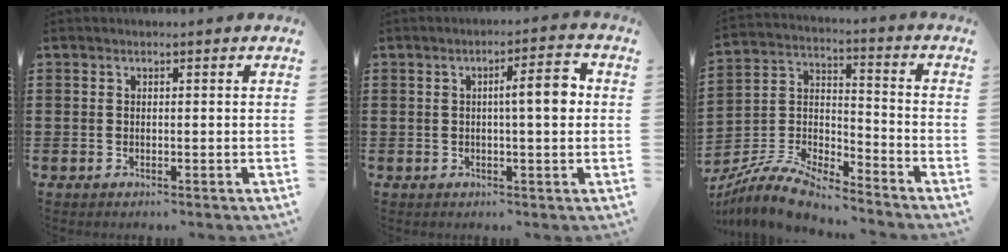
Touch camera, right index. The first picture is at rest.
{"total": 5.3, "force": [0.6, 0.8, 5.2], "torque": [-0.080, -0.005, 0.003]}
{"total": 8.5, "force": [-7.9, 1.3, 2.9], "torque": [-0.068, 0.005, -0.158]}